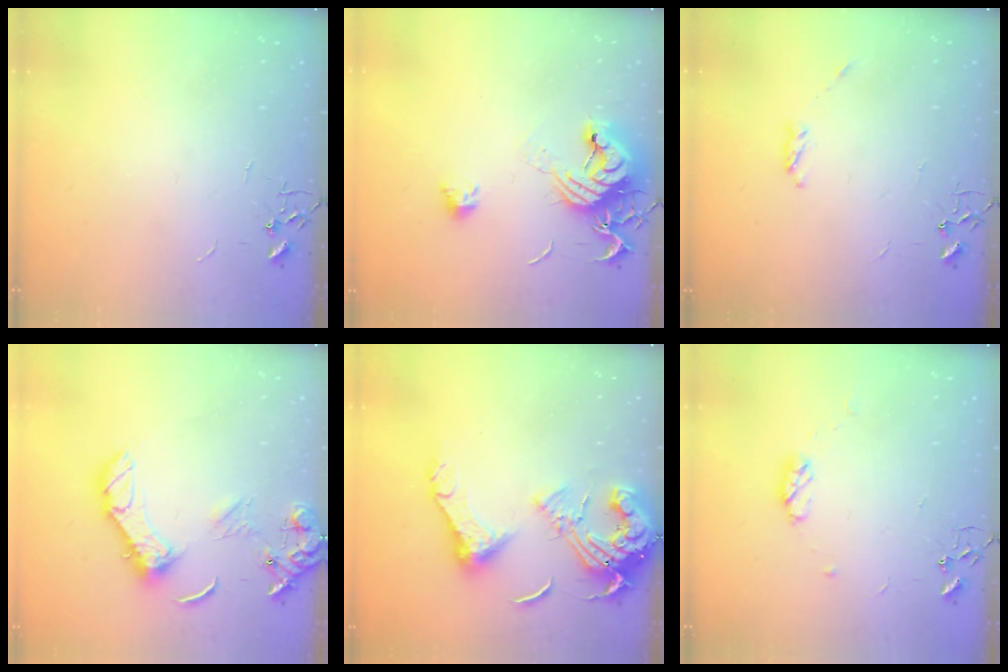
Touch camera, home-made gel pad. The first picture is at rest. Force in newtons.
{"total": 14.4, "press": 14.4, "slide": 0.8}
{"total": 3.6, "press": 3.5, "slide": 0.5}
{"total": 13.9, "press": 13.8, "slide": 1.6}
{"total": 17.5, "press": 17.4, "slide": 1.9}
{"total": 6.5, "press": 6.4, "slide": 0.9}